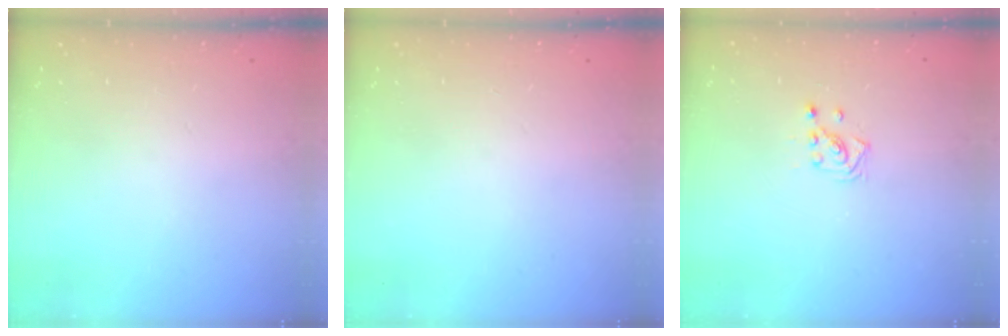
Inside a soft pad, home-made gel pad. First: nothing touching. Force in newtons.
{"total": 0.0}
{"total": 2.0, "press": 1.9, "slide": 0.8}